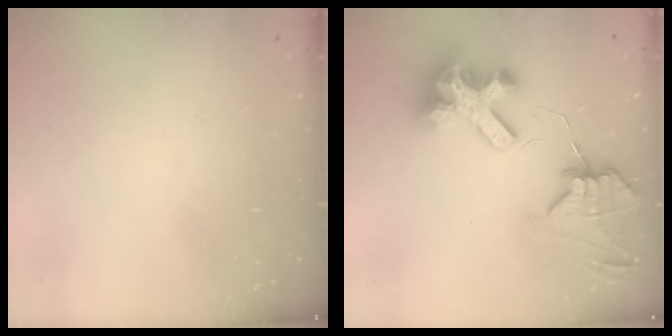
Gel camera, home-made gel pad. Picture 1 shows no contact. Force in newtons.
{"total": 11.0, "press": 11.0, "slide": 1.4}